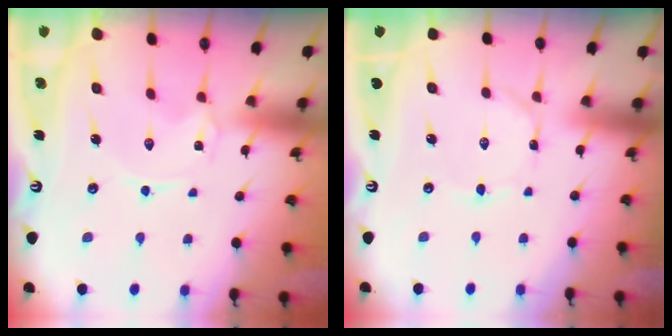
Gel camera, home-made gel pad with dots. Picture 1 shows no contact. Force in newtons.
{"total": 0.6, "press": 0.6, "slide": 0.0}